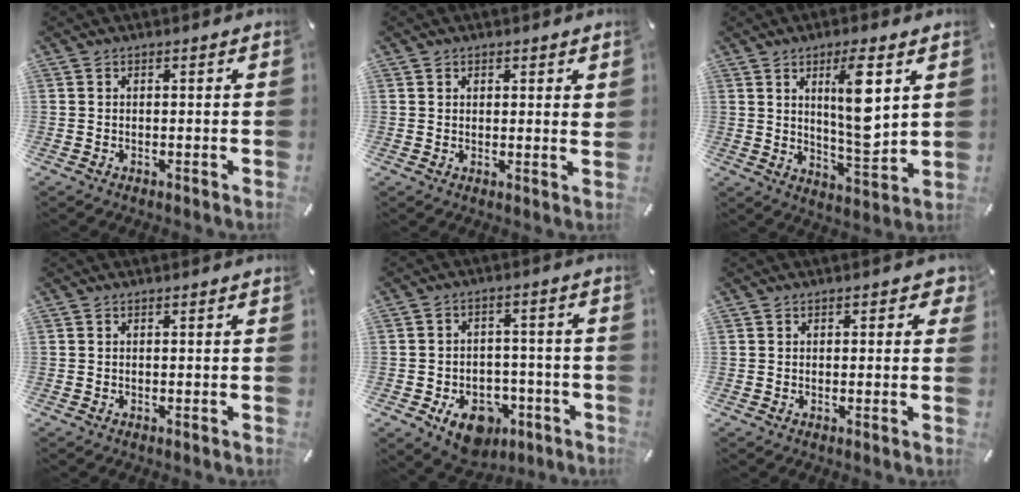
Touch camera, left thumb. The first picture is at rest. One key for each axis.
{"total": 1.6, "fx": 1.2, "fy": 0.7, "fz": 0.7, "tx": 0.002, "ty": -0.007, "tz": 0.019}
{"total": 12.4, "fx": 4.3, "fy": 3.2, "fz": 11.2, "tx": -0.183, "ty": -0.024, "tz": 0.065}
{"total": 0.0}
{"total": 10.5, "fx": -5.3, "fy": 7.4, "fz": 5.2, "tx": -0.075, "ty": 0.035, "tz": -0.086}
{"total": 1.7, "fx": 0.6, "fy": 1.2, "fz": 1.0, "tx": -0.004, "ty": 0.001, "tz": 0.006}